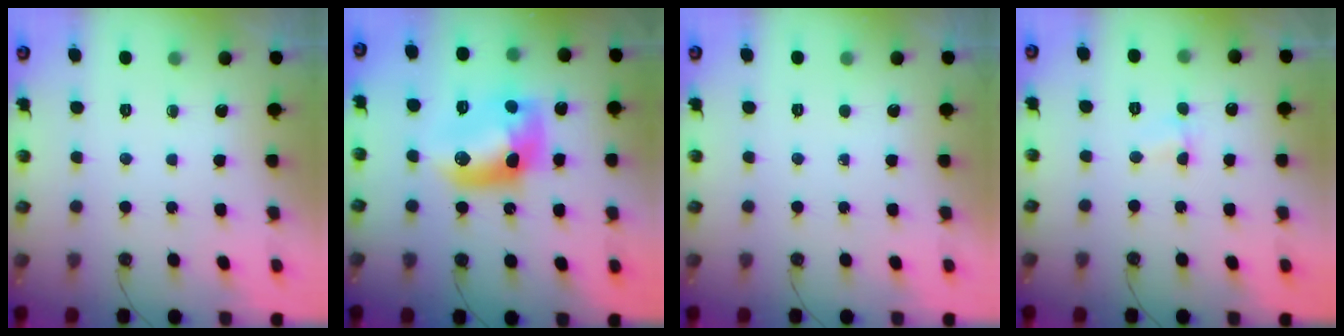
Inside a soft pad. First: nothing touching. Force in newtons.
{"total": 13.0, "press": 13.0, "slide": 0.8}
{"total": 0.0}
{"total": 1.6, "press": 1.3, "slide": 0.9}